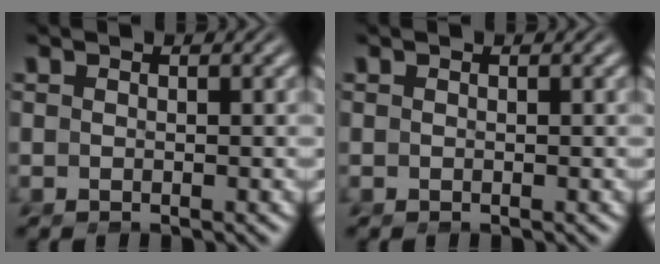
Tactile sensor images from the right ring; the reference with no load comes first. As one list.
[{"total": 0.0}]